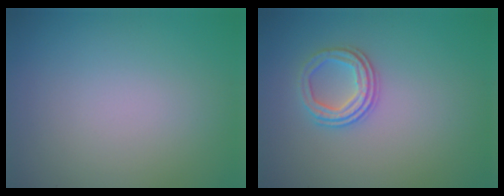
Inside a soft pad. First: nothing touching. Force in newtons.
{"total": 2.7, "press": 2.3, "slide": 1.4}